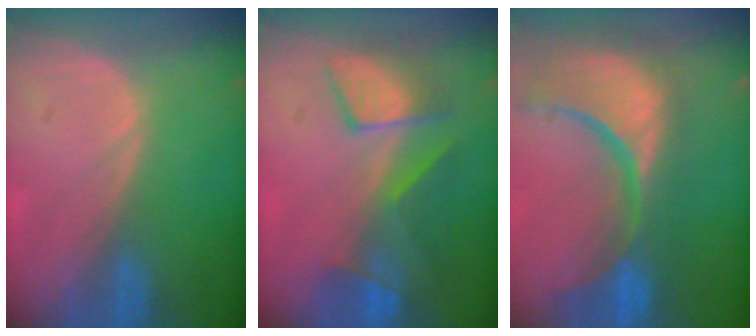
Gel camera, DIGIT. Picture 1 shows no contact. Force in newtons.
{"total": 8.0, "press": 7.7, "slide": 2.2}
{"total": 15.4, "press": 12.1, "slide": 9.6}